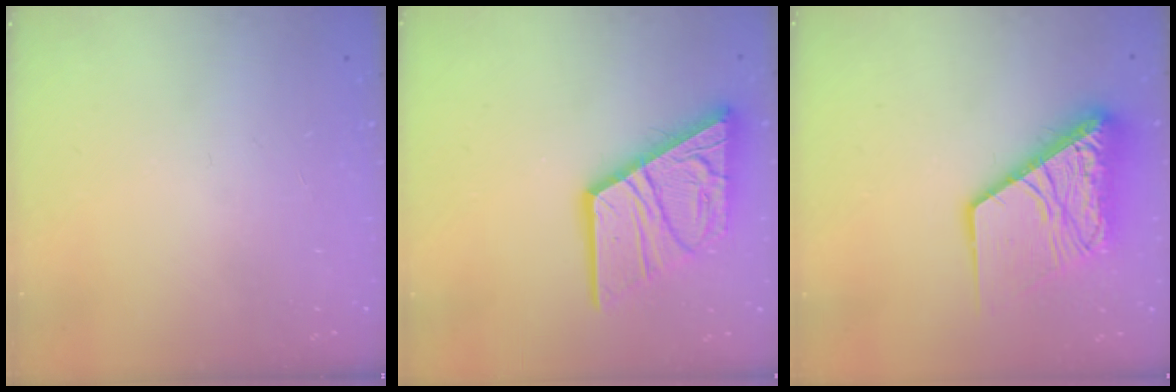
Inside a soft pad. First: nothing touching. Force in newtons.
{"total": 18.5, "press": 18.4, "slide": 1.8}
{"total": 18.1, "press": 17.9, "slide": 2.1}